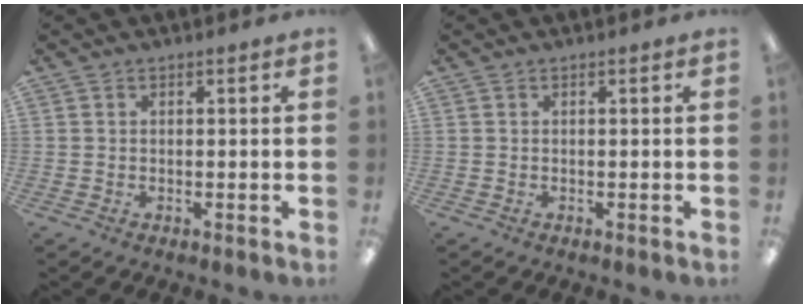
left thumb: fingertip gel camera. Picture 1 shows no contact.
{"total": 0.0}